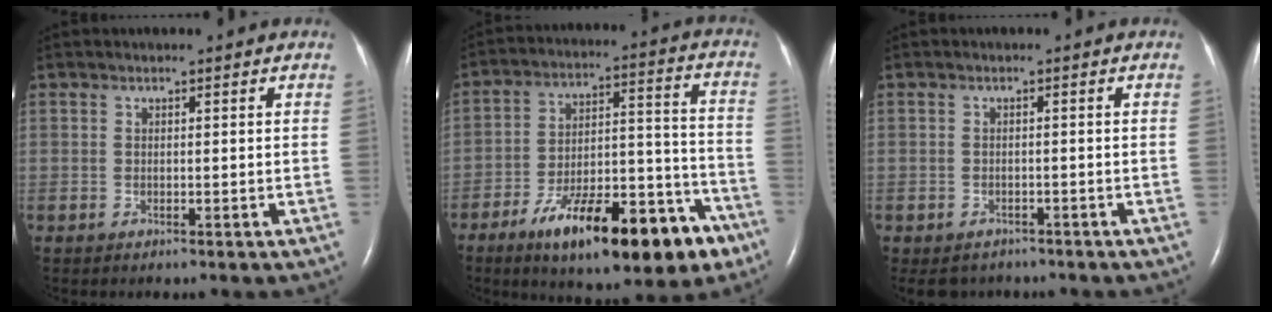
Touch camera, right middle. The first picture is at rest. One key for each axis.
{"total": 21.7, "fx": -13.1, "fy": 6.7, "fz": 16.0, "tx": -0.193, "ty": 0.030, "tz": -0.197}
{"total": 5.0, "fx": -4.2, "fy": 2.7, "fz": 0.7, "tx": -0.004, "ty": 0.002, "tz": -0.054}